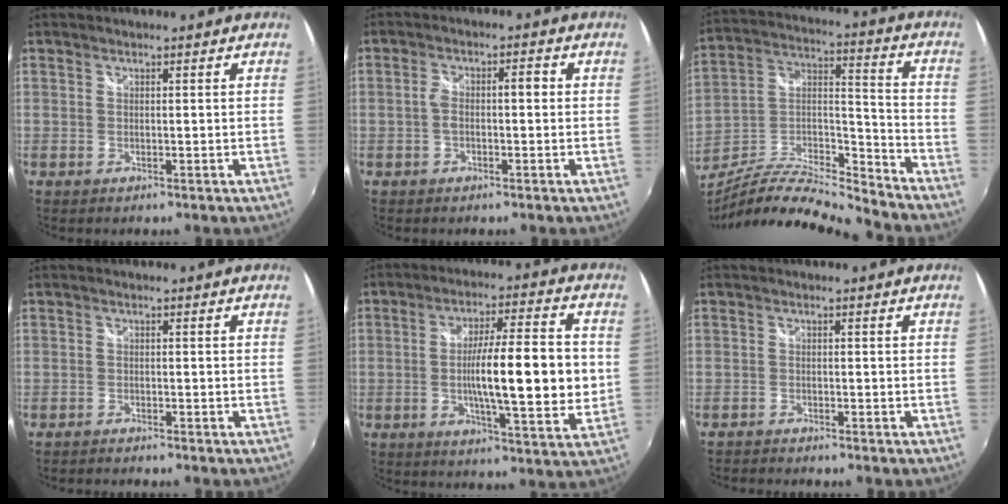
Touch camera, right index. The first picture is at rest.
{"total": 4.2, "force": [-0.6, 1.7, 3.7], "torque": [-0.068, 0.012, -0.011]}
{"total": 16.3, "force": [-14.4, 1.8, 7.4], "torque": [-0.146, 0.006, -0.266]}
{"total": 2.2, "force": [-2.2, 0.1, 0.5], "torque": [-0.025, -0.009, -0.039]}
{"total": 15.3, "force": [-0.7, 2.3, 15.2], "torque": [-0.245, -0.005, -0.010]}
{"total": 2.5, "force": [-2.4, 0.2, 0.4], "torque": [-0.024, -0.011, -0.047]}